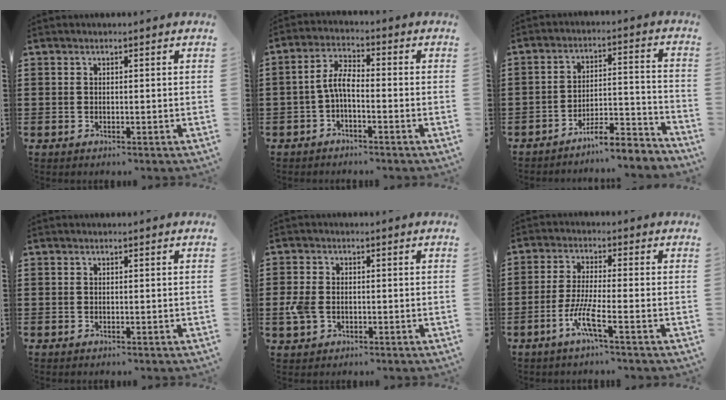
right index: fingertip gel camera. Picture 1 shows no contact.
{"total": 4.3, "force": [-1.2, 1.5, 3.8], "torque": [-0.084, 0.006, -0.028]}
{"total": 6.3, "force": [-6.0, 0.4, 2.0], "torque": [-0.029, 0.008, -0.114]}
{"total": 0.0}
{"total": 3.5, "force": [-0.7, 2.5, 2.3], "torque": [-0.066, -0.004, -0.018]}
{"total": 6.0, "force": [-2.9, 0.5, 5.2], "torque": [-0.113, -0.012, -0.060]}